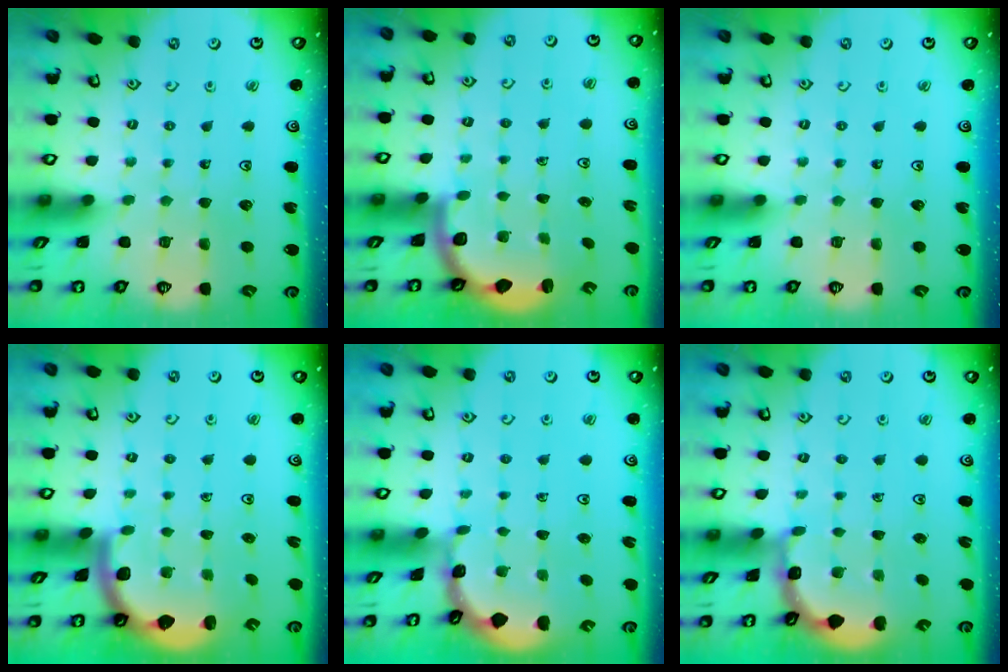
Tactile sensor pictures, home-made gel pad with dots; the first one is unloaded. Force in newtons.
{"total": 2.6, "press": 2.5, "slide": 0.7}
{"total": 0.0}
{"total": 2.0, "press": 2.0, "slide": 0.3}
{"total": 0.7, "press": 0.7, "slide": 0.1}
{"total": 2.1, "press": 2.1, "slide": 0.2}